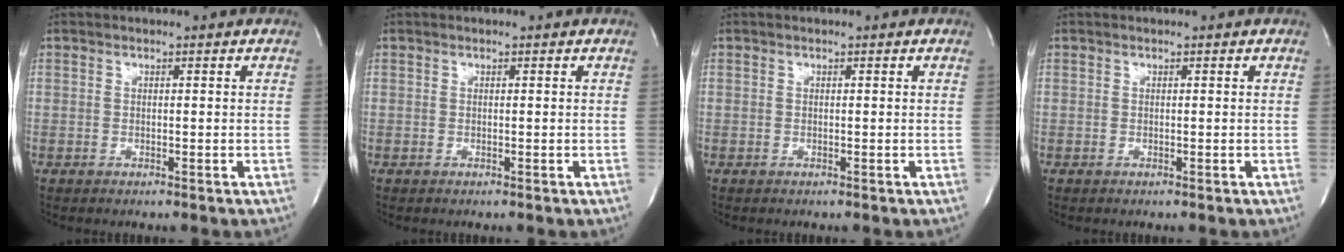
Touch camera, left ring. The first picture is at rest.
{"total": 0.0}
{"total": 0.0}
{"total": 0.0}